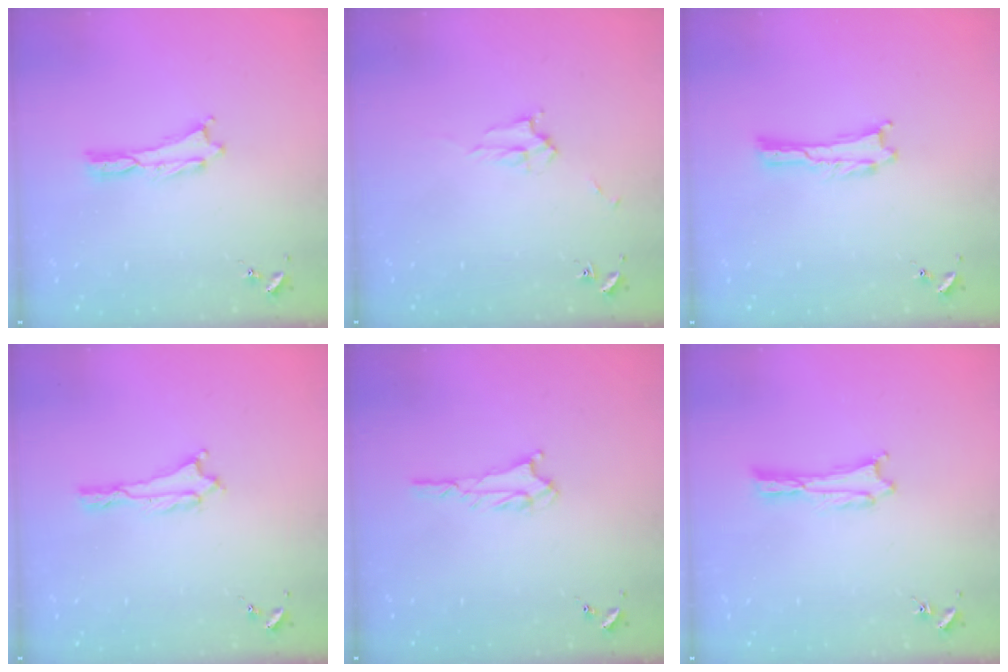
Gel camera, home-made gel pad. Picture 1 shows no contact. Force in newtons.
{"total": 2.3, "press": 2.3, "slide": 0.3}
{"total": 0.0}
{"total": 0.0}
{"total": 1.6, "press": 1.6, "slide": 0.1}
{"total": 0.0}